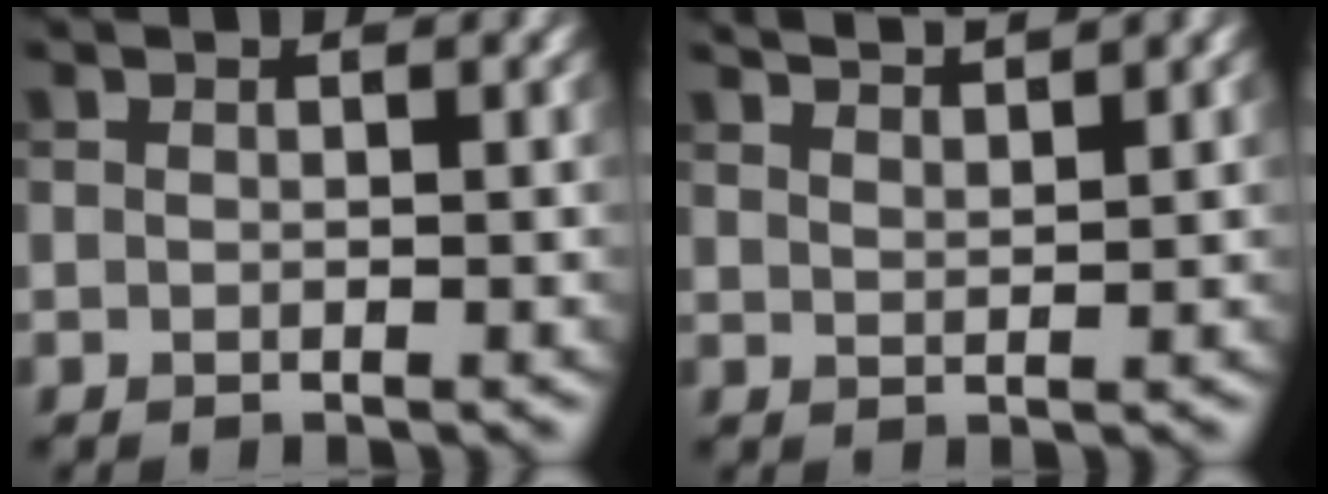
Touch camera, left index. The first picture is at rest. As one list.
[{"total": 3.6, "force": [3.2, 0.5, 1.6], "torque": [-0.008, 0.010, 0.041]}]